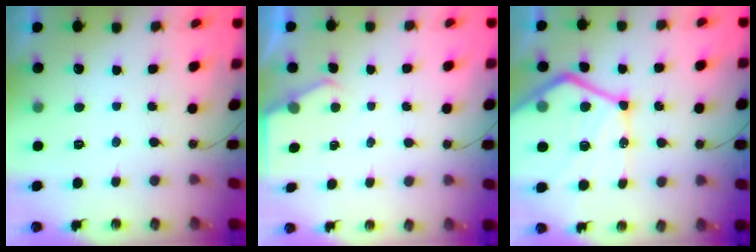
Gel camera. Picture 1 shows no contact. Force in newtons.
{"total": 2.3, "press": 2.3, "slide": 0.3}
{"total": 26.9, "press": 26.8, "slide": 2.9}